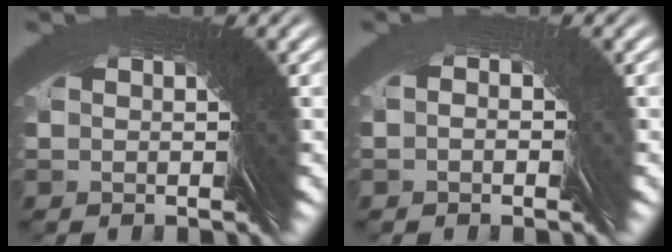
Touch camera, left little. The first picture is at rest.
{"total": 1.6, "force": [0.3, 1.5, -0.1], "torque": [0.000, 0.007, -0.005]}